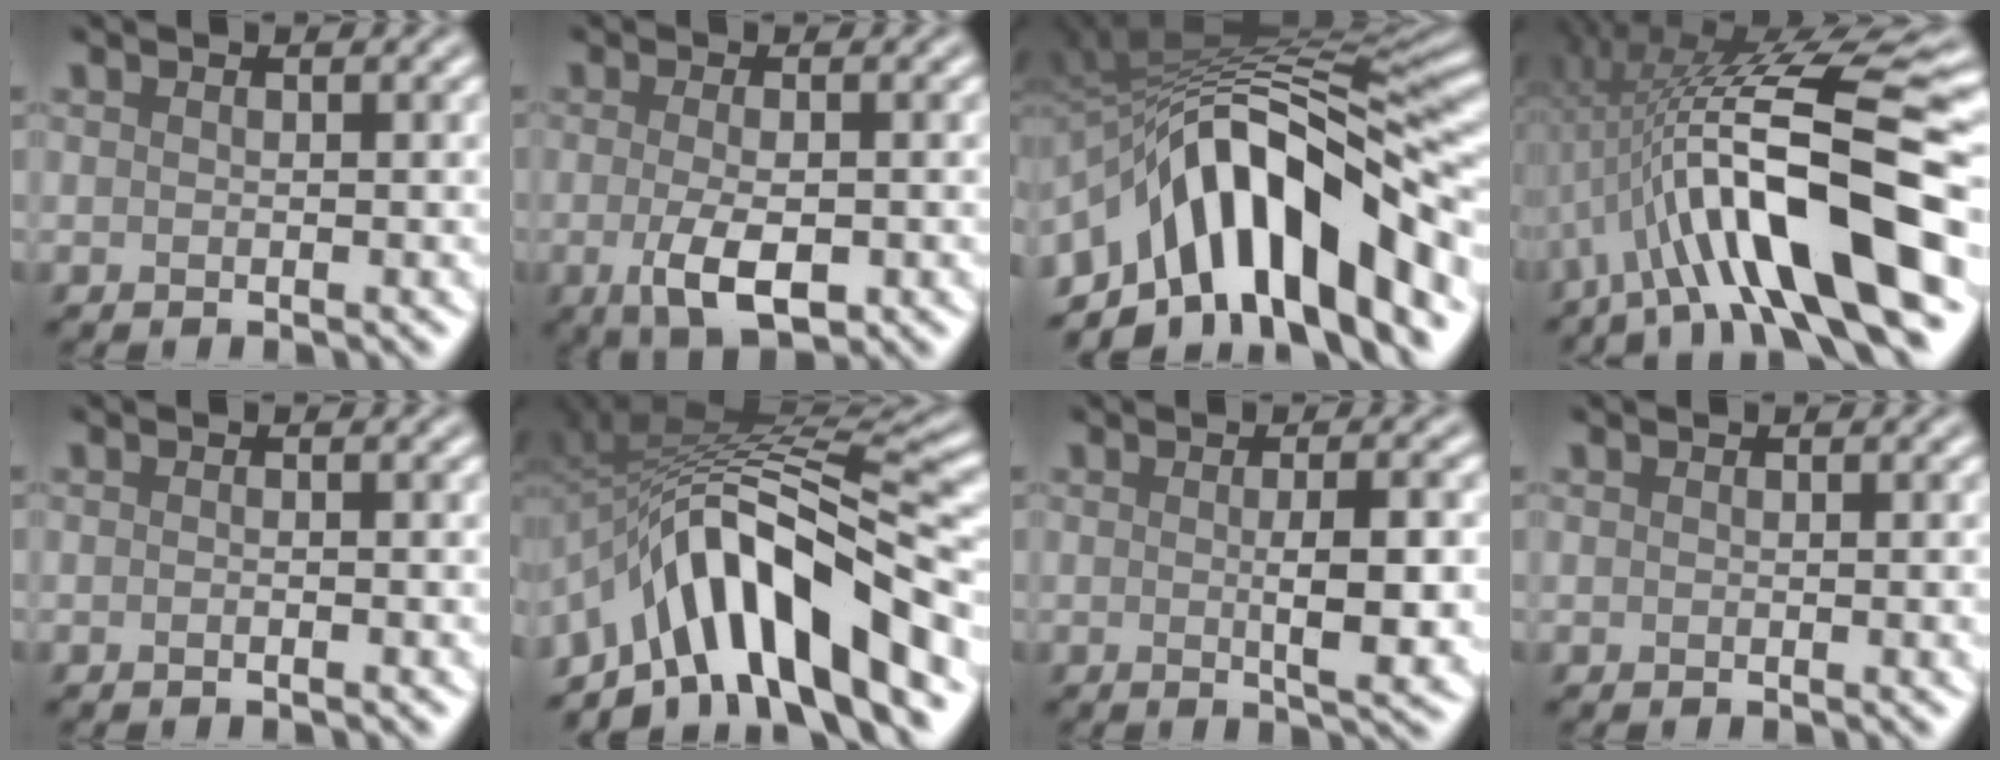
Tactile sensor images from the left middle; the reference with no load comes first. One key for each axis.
{"total": 4.4, "fx": -1.3, "fy": 1.6, "fz": 3.9, "tx": -0.080, "ty": -0.010, "tz": -0.024}
{"total": 12.9, "fx": -5.1, "fy": 5.3, "fz": 10.6, "tx": -0.148, "ty": 0.019, "tz": -0.094}
{"total": 13.1, "fx": -2.4, "fy": 3.2, "fz": 12.4, "tx": -0.199, "ty": 0.028, "tz": -0.043}
{"total": 0.9, "fx": -0.3, "fy": 0.3, "fz": 0.8, "tx": -0.009, "ty": -0.004, "tz": -0.011}
{"total": 11.6, "fx": -6.3, "fy": 3.4, "fz": 9.1, "tx": -0.121, "ty": 0.021, "tz": -0.107}
{"total": 4.9, "fx": -0.2, "fy": 1.0, "fz": 4.8, "tx": -0.071, "ty": -0.001, "tz": -0.001}
{"total": 0.6, "fx": -0.1, "fy": 0.1, "fz": 0.6, "tx": -0.007, "ty": 0.001, "tz": 0.000}